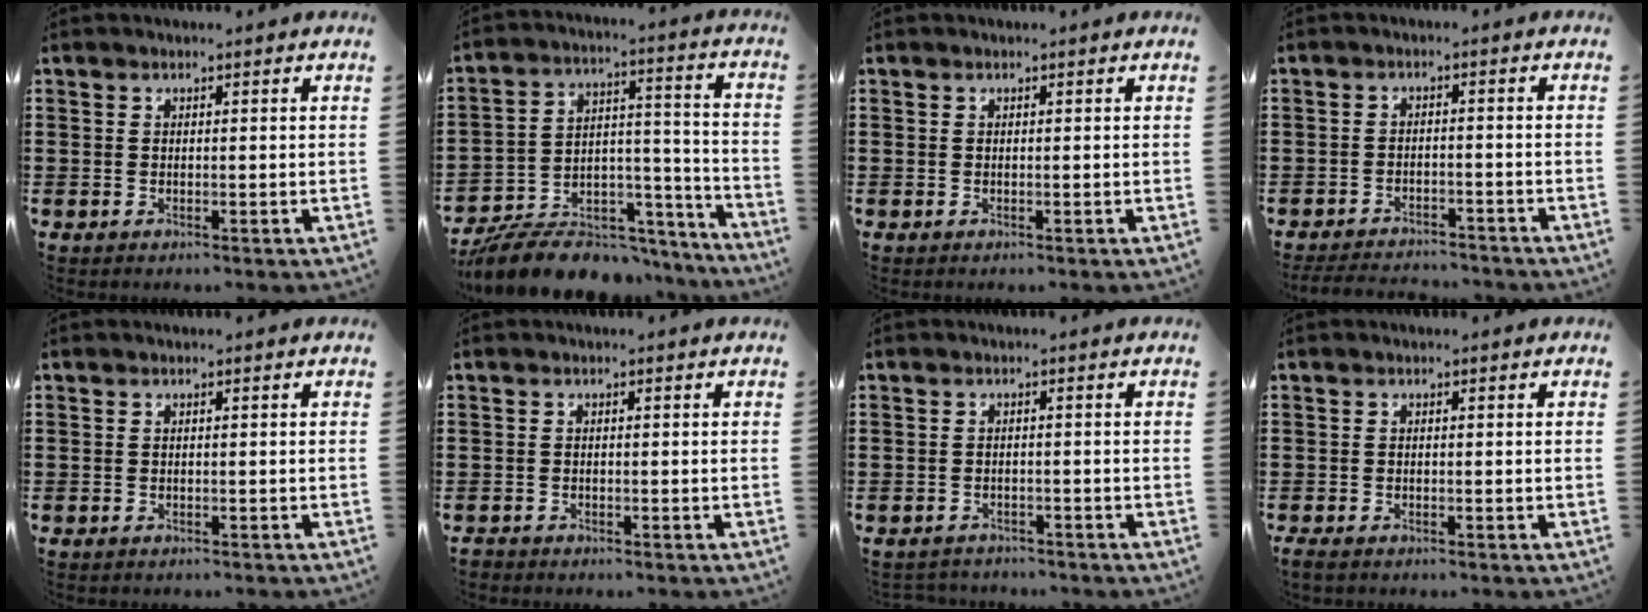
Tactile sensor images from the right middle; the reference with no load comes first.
{"total": 9.6, "force": [-8.7, 3.0, 2.7], "torque": [-0.055, 0.018, -0.169]}
{"total": 0.0}
{"total": 3.5, "force": [-3.4, 0.6, 0.3], "torque": [-0.015, -0.001, -0.075]}
{"total": 0.5, "force": [-0.5, 0.1, 0.1], "torque": [-0.003, 0.000, -0.011]}
{"total": 1.1, "force": [-1.1, 0.4, -0.1], "torque": [-0.002, 0.004, -0.024]}
{"total": 1.9, "force": [-1.8, 0.4, -0.2], "torque": [-0.004, 0.000, -0.041]}
{"total": 1.1, "force": [-1.0, 0.4, 0.3], "torque": [-0.008, 0.002, -0.020]}